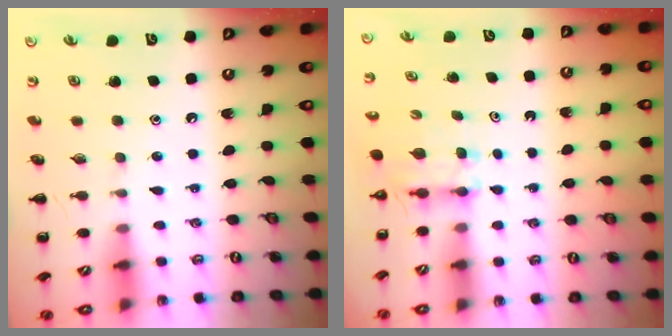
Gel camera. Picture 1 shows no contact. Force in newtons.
{"total": 4.2, "press": 4.2, "slide": 0.2}